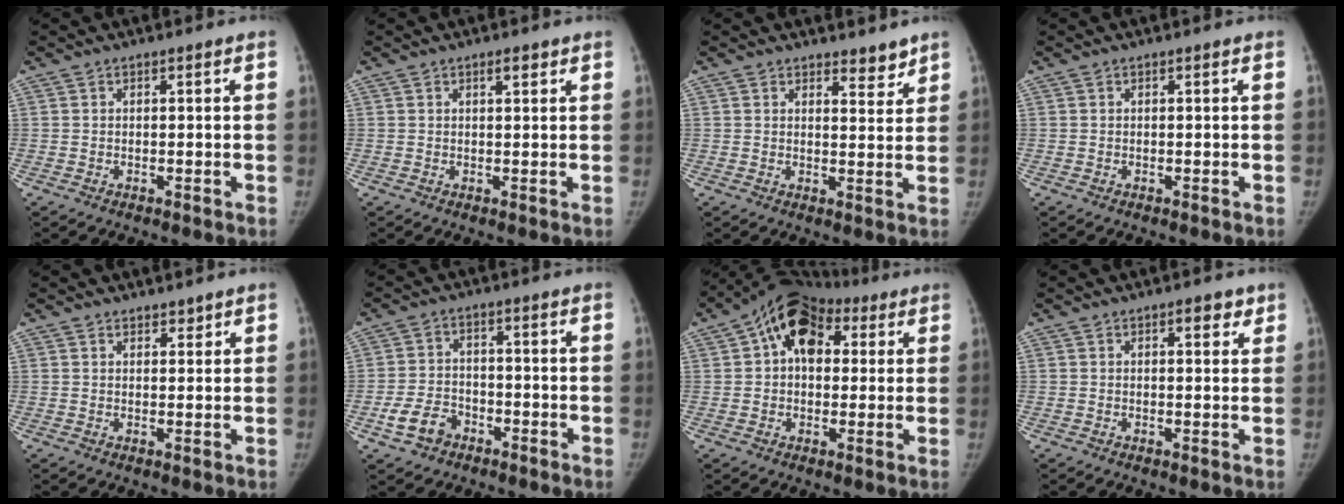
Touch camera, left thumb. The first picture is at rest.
{"total": 1.7, "force": [1.0, 0.6, 1.2], "torque": [-0.013, -0.004, 0.015]}
{"total": 3.4, "force": [2.9, 1.4, 1.1], "torque": [0.003, -0.023, 0.041]}
{"total": 0.0}
{"total": 1.8, "force": [1.6, 0.8, 0.3], "torque": [0.008, -0.011, 0.022]}
{"total": 6.0, "force": [-3.3, 4.3, 2.6], "torque": [-0.046, 0.024, -0.056]}
{"total": 13.1, "force": [4.1, 8.9, 8.7], "torque": [-0.105, 0.024, 0.055]}
{"total": 3.1, "force": [1.8, 1.4, 2.1], "torque": [-0.012, -0.006, 0.021]}